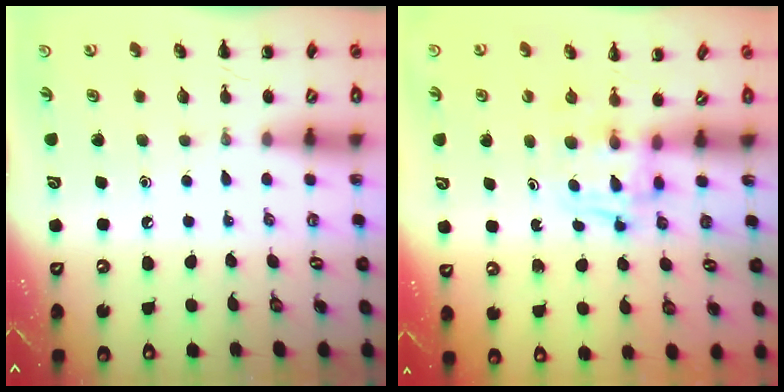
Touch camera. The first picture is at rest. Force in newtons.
{"total": 3.5, "press": 3.5, "slide": 0.5}